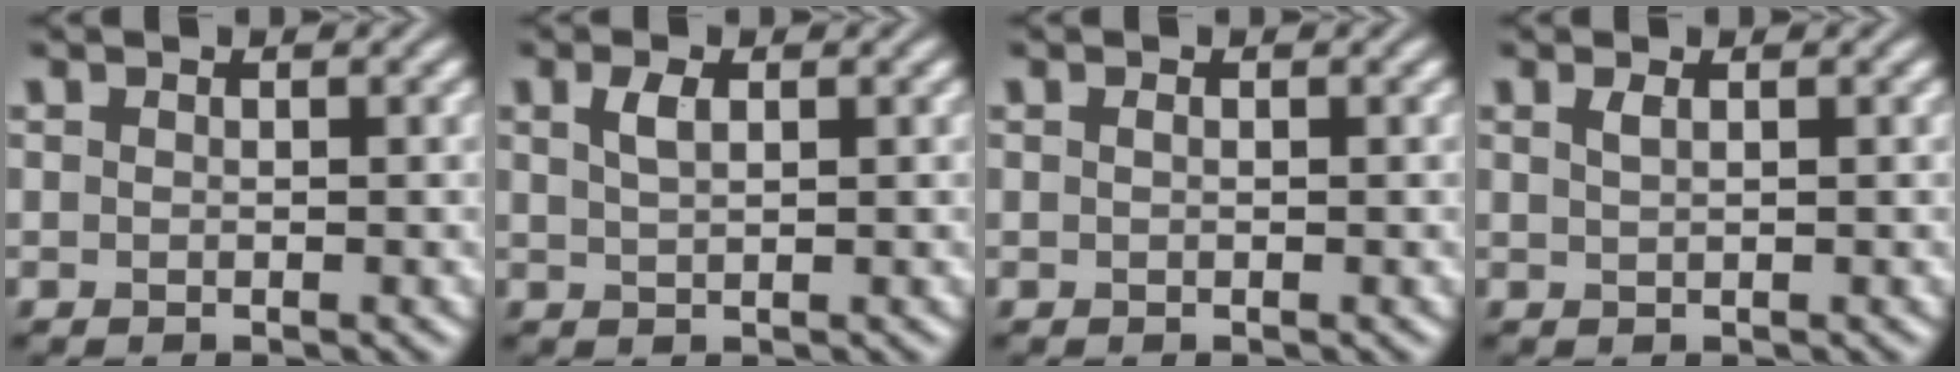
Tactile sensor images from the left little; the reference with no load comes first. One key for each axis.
{"total": 1.7, "fx": 0.8, "fy": 0.6, "fz": 1.3, "tx": -0.029, "ty": 0.004, "tz": 0.017}
{"total": 0.0}
{"total": 0.9, "fx": 0.4, "fy": 0.3, "fz": 0.7, "tx": -0.011, "ty": 0.001, "tz": 0.008}